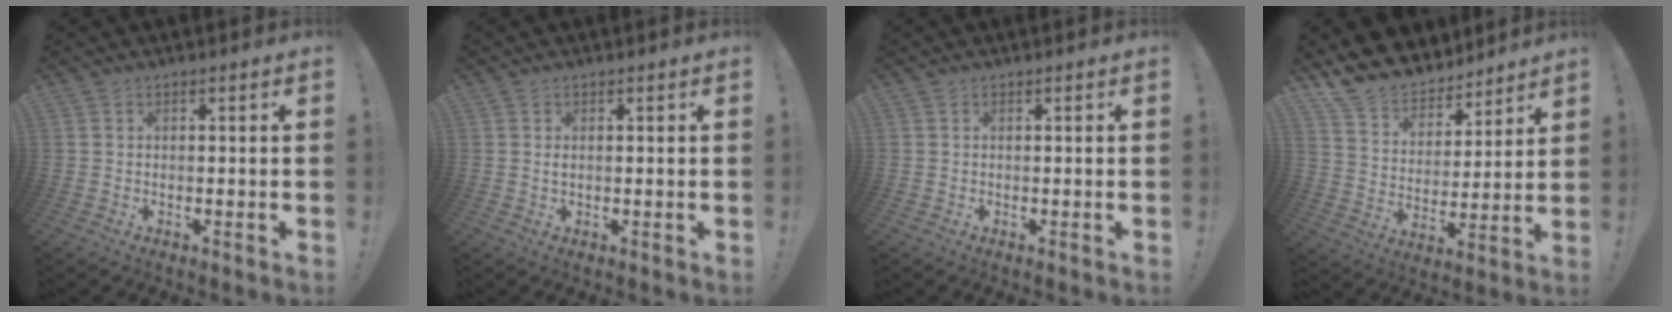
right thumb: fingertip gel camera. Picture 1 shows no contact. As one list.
[{"total": 0.7, "force": [0.1, 0.2, 0.6], "torque": [-0.014, 0.002, 0.003]}, {"total": 0.0}, {"total": 12.2, "force": [10.8, 5.4, 1.5], "torque": [-0.045, -0.097, 0.205]}]